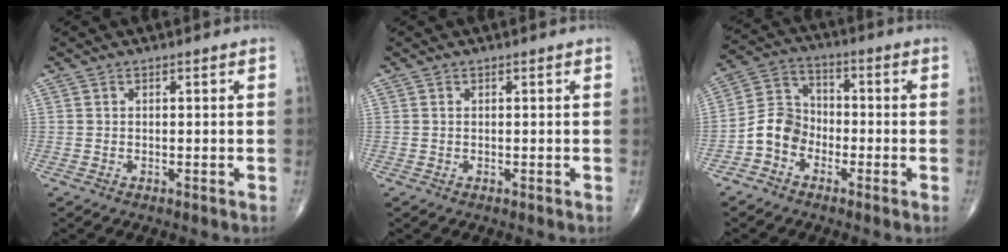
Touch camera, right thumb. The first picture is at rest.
{"total": 0.0}
{"total": 7.4, "force": [-3.2, 5.9, 3.2], "torque": [-0.045, 0.037, -0.074]}